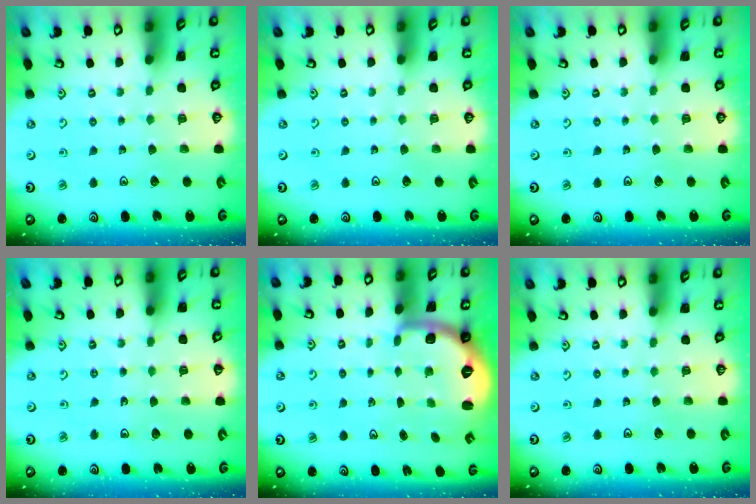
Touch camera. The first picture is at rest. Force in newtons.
{"total": 0.0}
{"total": 0.0}
{"total": 3.3, "press": 3.1, "slide": 1.2}
{"total": 2.1, "press": 1.9, "slide": 1.0}
{"total": 0.0}